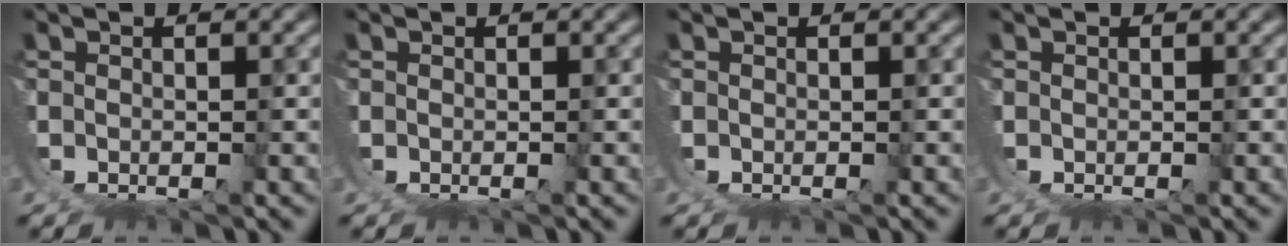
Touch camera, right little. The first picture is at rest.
{"total": 0.0}
{"total": 0.0}
{"total": 0.0}